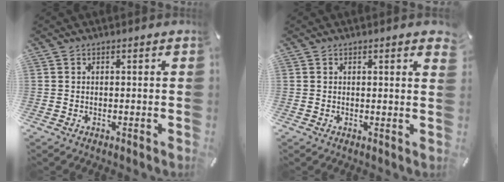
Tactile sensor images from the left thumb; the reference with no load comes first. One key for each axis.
{"total": 1.6, "fx": 1.0, "fy": 0.3, "fz": 1.3, "tx": -0.019, "ty": -0.001, "tz": 0.015}